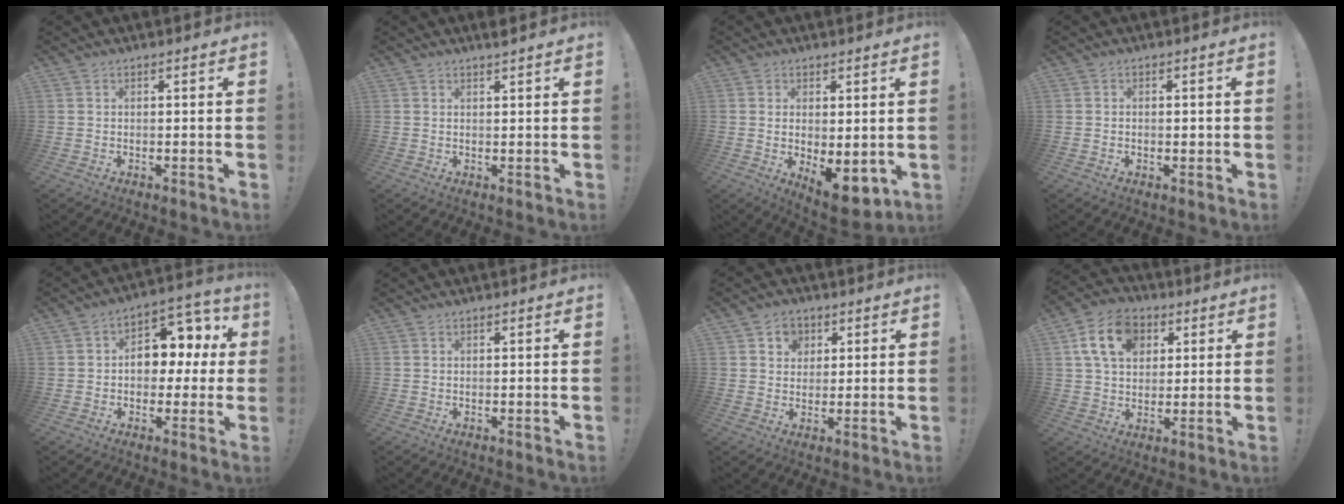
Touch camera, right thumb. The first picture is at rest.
{"total": 1.6, "force": [1.4, -0.2, 0.8], "torque": [-0.006, -0.010, 0.022]}
{"total": 6.7, "force": [-0.8, 3.5, 5.6], "torque": [-0.056, -0.009, -0.003]}
{"total": 1.1, "force": [-0.3, 0.8, 0.6], "torque": [-0.006, 0.003, -0.007]}
{"total": 10.4, "force": [0.6, 8.0, 6.7], "torque": [-0.089, 0.003, 0.016]}
{"total": 0.0}
{"total": 5.4, "force": [2.0, 4.9, 1.3], "torque": [-0.013, -0.008, 0.037]}
{"total": 14.3, "force": [5.2, 10.5, 8.1], "torque": [-0.126, -0.004, 0.102]}